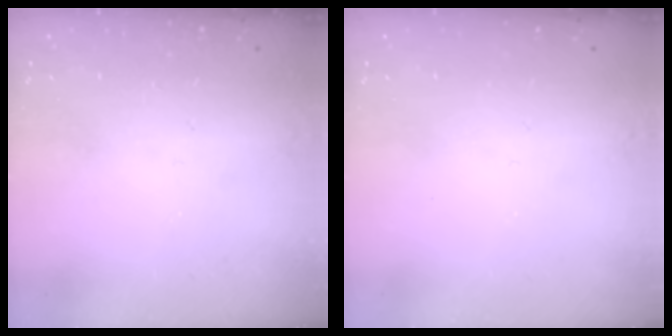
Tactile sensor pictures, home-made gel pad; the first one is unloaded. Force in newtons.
{"total": 0.0}